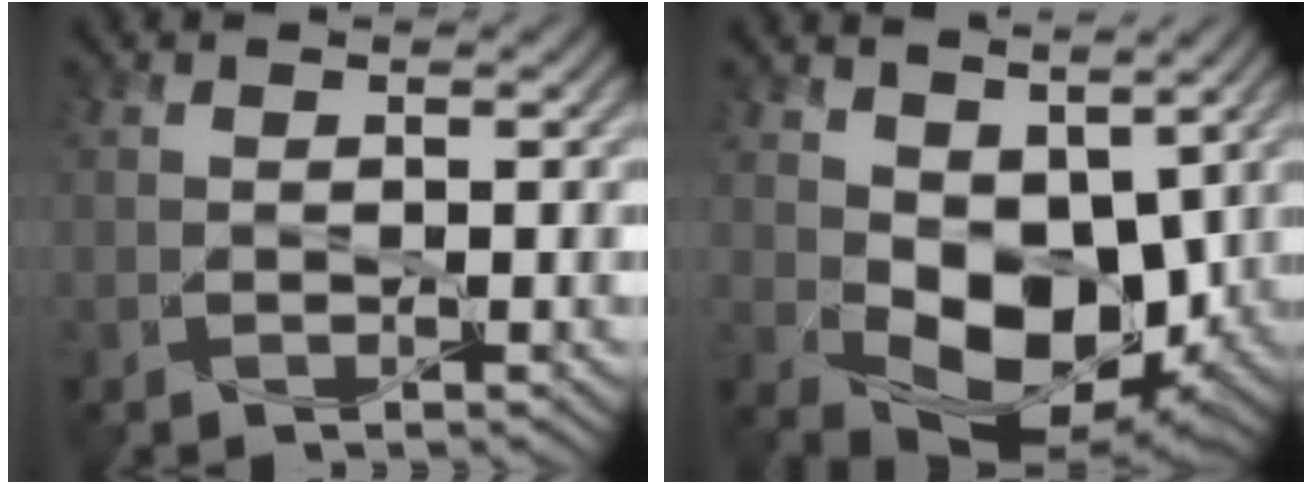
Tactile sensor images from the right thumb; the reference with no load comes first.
{"total": 9.6, "force": [0.9, 6.3, 7.2], "torque": [-0.135, -0.030, 0.021]}